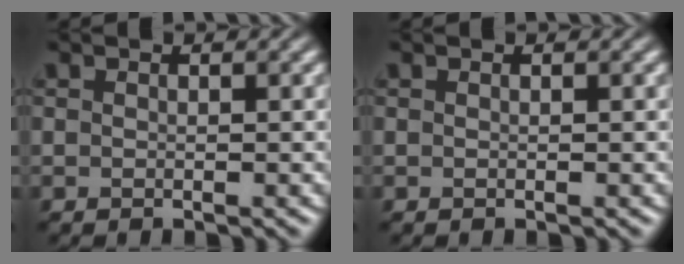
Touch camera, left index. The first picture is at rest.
{"total": 0.0}